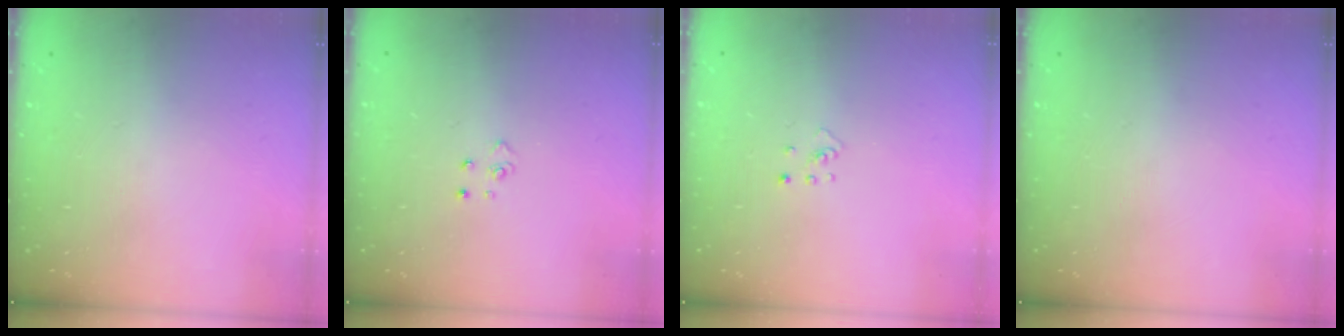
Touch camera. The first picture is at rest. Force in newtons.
{"total": 2.6, "press": 2.6, "slide": 0.3}
{"total": 2.0, "press": 2.0, "slide": 0.3}
{"total": 0.0}